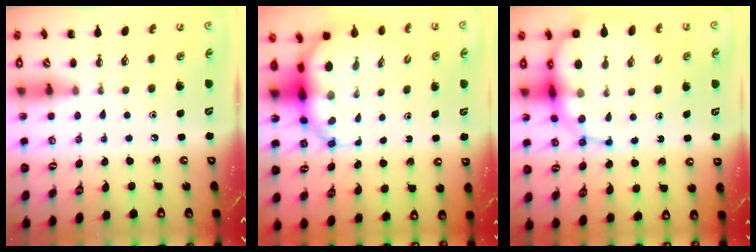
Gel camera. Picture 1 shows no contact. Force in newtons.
{"total": 8.1, "press": 7.7, "slide": 2.4}
{"total": 15.9, "press": 15.4, "slide": 4.0}